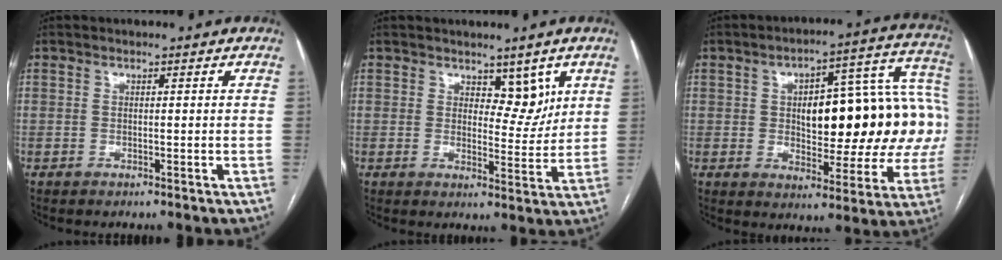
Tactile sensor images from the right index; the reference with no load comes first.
{"total": 4.7, "force": [2.8, 2.5, 2.8], "torque": [-0.025, -0.006, 0.042]}
{"total": 21.6, "force": [0.8, 8.5, 19.8], "torque": [-0.229, 0.054, 0.023]}